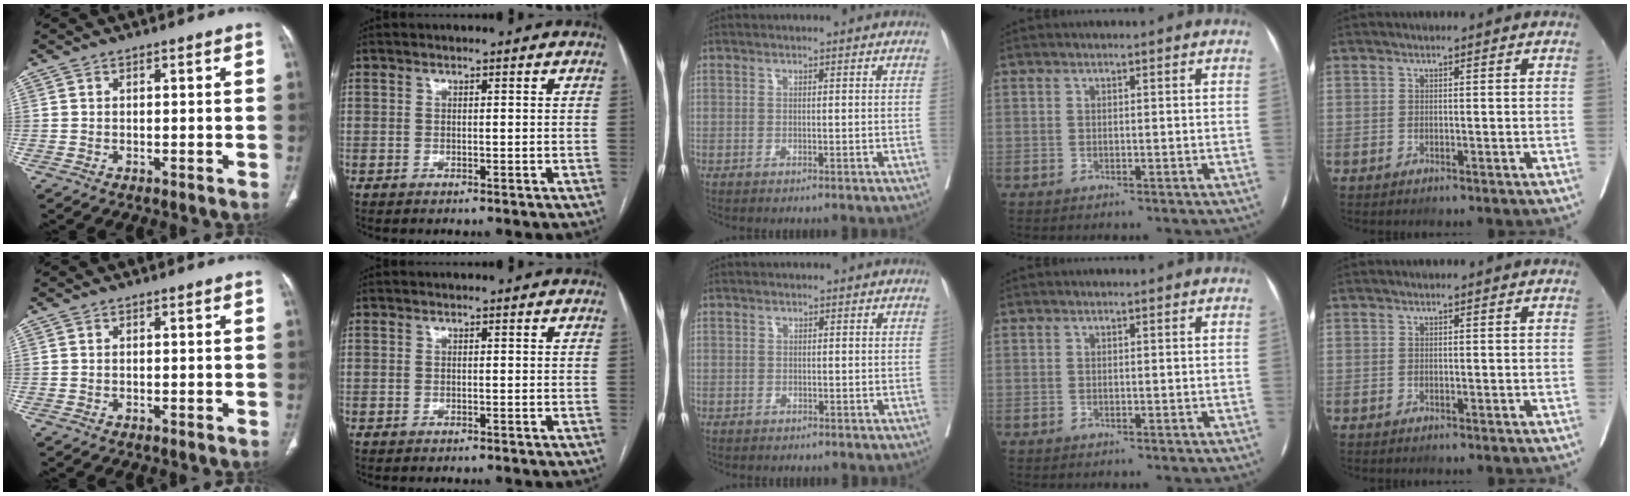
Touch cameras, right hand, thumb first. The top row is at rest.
{"middle": {"total": 0.8, "force": [-0.3, 0.8, -0.1], "torque": [0.000, 0.006, -0.009]}}